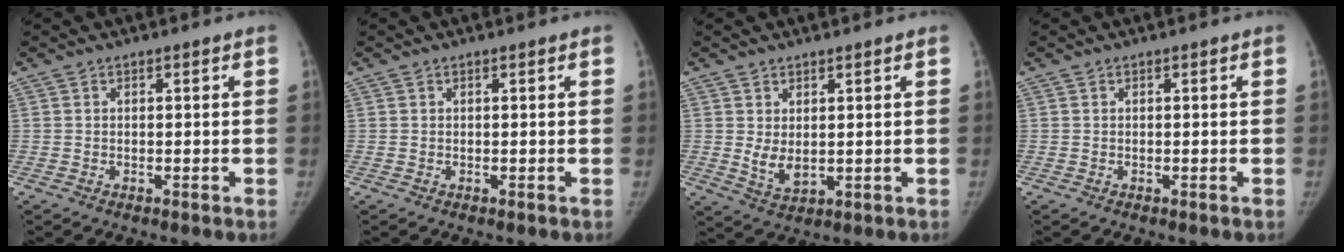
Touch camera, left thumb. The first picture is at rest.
{"total": 0.0}
{"total": 4.3, "force": [1.0, 2.4, 3.4], "torque": [-0.055, -0.018, 0.028]}
{"total": 0.0}